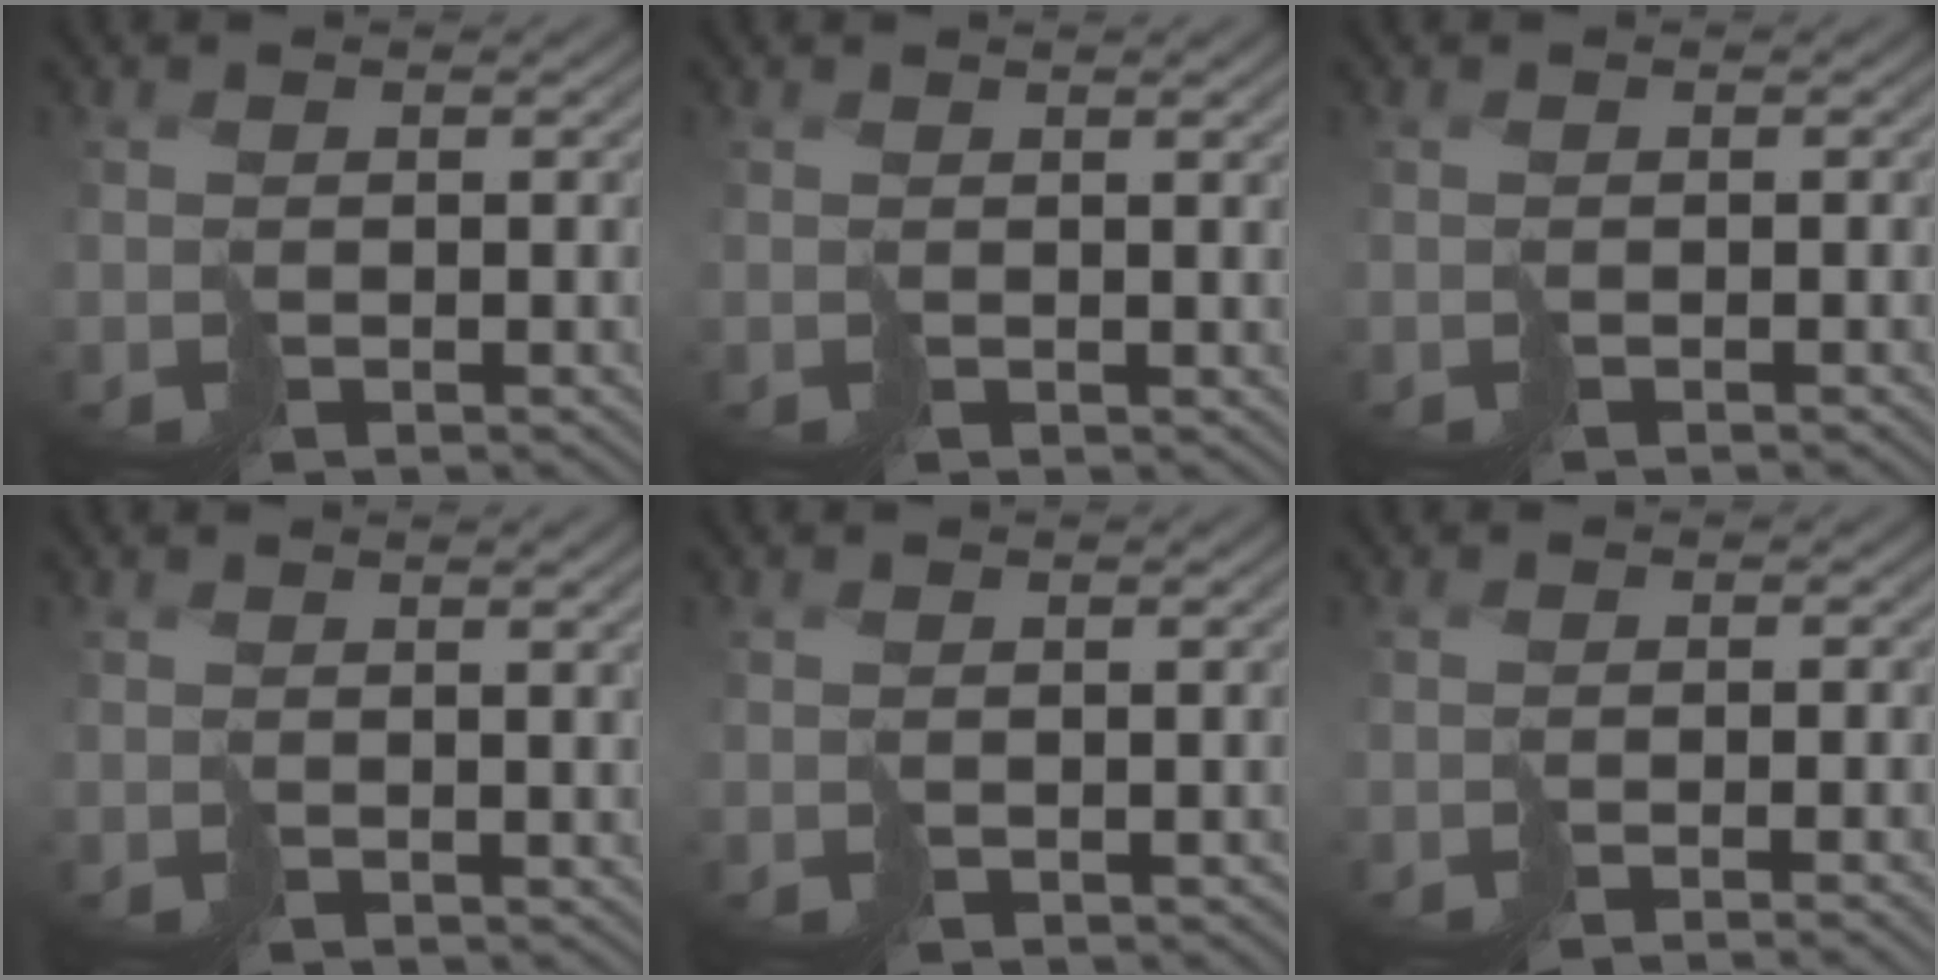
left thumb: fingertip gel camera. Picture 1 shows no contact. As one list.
[{"total": 2.0, "force": [1.2, -0.3, 1.6], "torque": [-0.022, 0.005, 0.024]}, {"total": 0.7, "force": [-0.6, -0.2, 0.3], "torque": [-0.003, 0.002, -0.009]}, {"total": 2.4, "force": [1.3, -0.2, 2.0], "torque": [-0.029, 0.006, 0.028]}, {"total": 0.6, "force": [-0.1, 0.5, 0.2], "torque": [0.000, -0.003, -0.002]}, {"total": 2.8, "force": [-2.1, -0.6, 1.7], "torque": [-0.009, -0.005, -0.030]}]